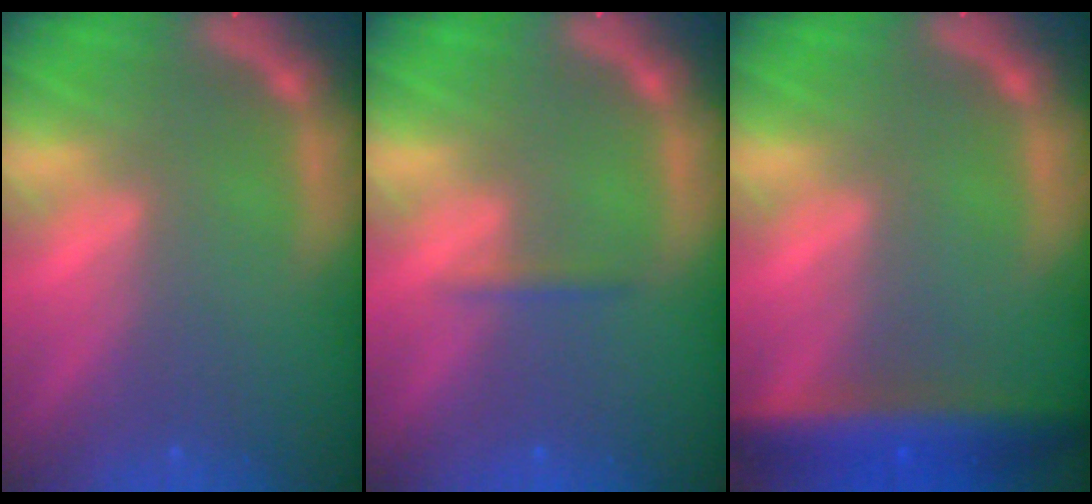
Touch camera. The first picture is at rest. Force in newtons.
{"total": 0.9}
{"total": 6.4}